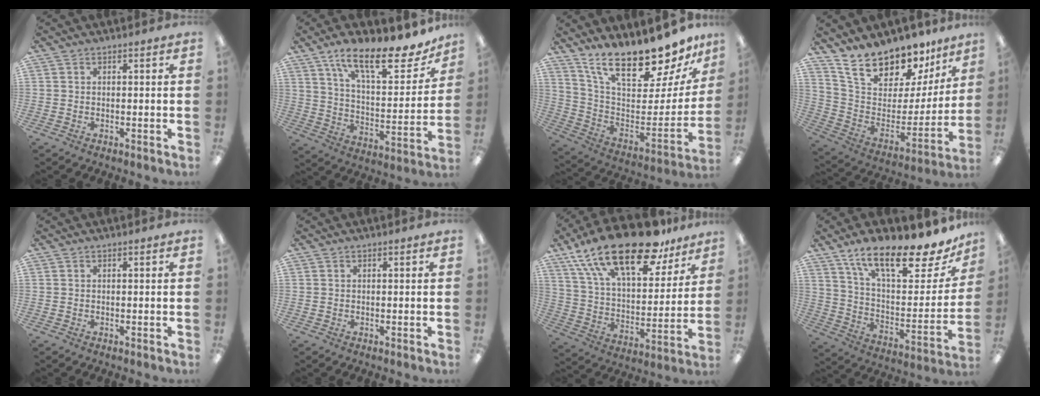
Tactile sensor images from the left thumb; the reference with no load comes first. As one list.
[{"total": 20.0, "force": [14.1, 6.9, 12.5], "torque": [-0.189, -0.090, 0.236]}, {"total": 22.0, "force": [17.9, 6.5, 11.0], "torque": [-0.175, -0.133, 0.304]}, {"total": 17.4, "force": [15.4, 6.6, 4.8], "torque": [-0.094, -0.129, 0.274]}, {"total": 0.0}, {"total": 0.0}, {"total": 24.9, "force": [17.6, 9.6, 14.7], "torque": [-0.259, -0.103, 0.303]}, {"total": 20.3, "force": [14.8, 6.5, 12.2], "torque": [-0.193, -0.098, 0.249]}]